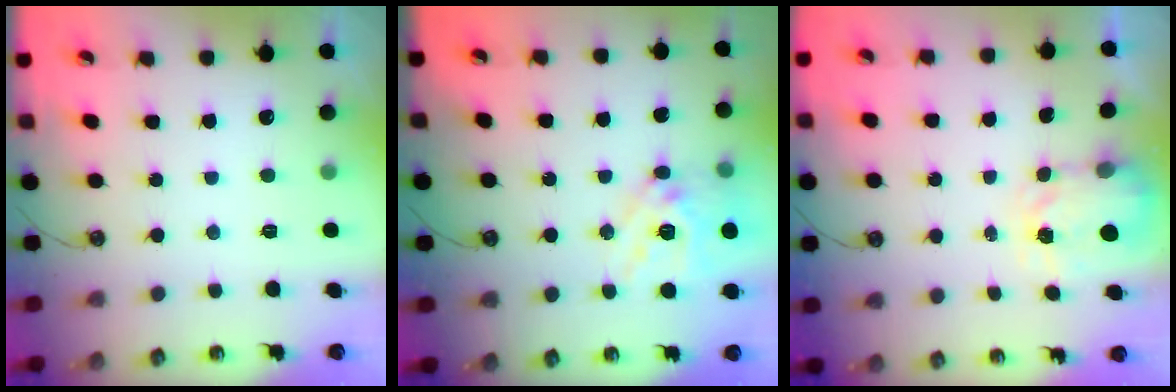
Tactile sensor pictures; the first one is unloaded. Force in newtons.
{"total": 15.4, "press": 15.3, "slide": 1.4}
{"total": 3.8, "press": 3.7, "slide": 0.5}